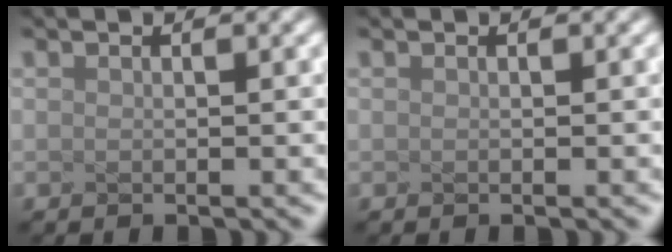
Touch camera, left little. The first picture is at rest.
{"total": 0.0}